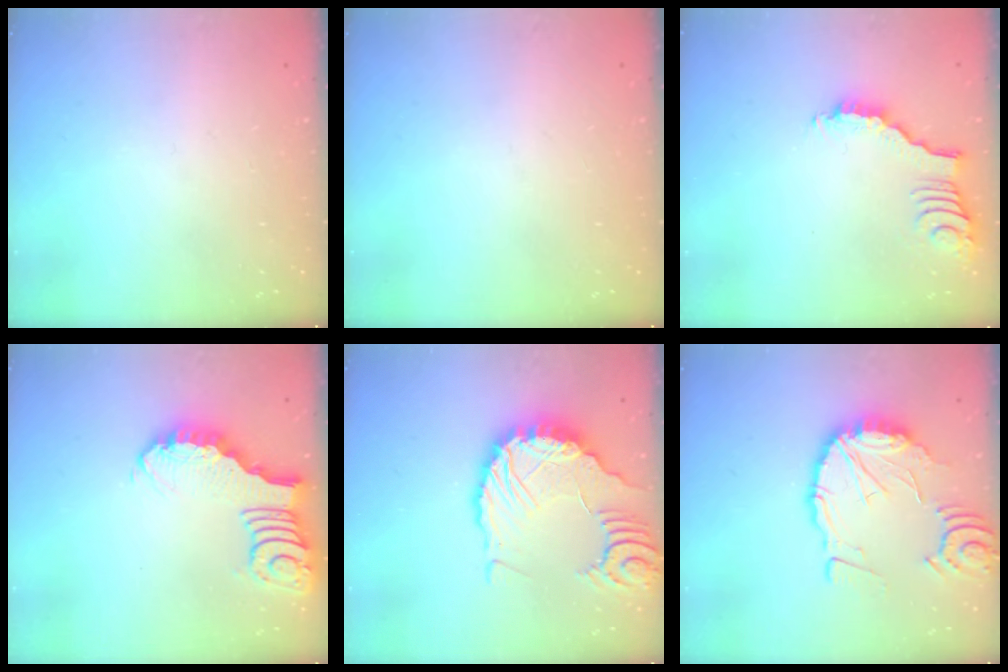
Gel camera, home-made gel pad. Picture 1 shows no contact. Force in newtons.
{"total": 0.0}
{"total": 3.0, "press": 3.0, "slide": 0.4}
{"total": 4.5, "press": 4.5, "slide": 0.5}
{"total": 10.8, "press": 10.7, "slide": 1.3}
{"total": 13.5, "press": 13.4, "slide": 1.5}